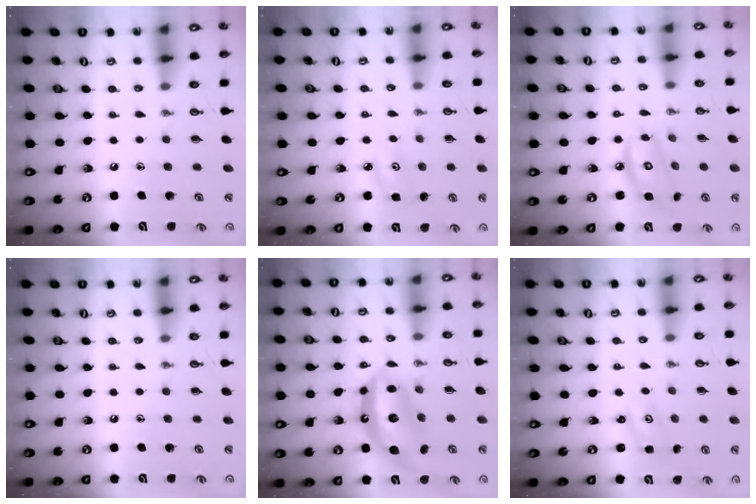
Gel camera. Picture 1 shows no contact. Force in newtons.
{"total": 4.5, "press": 4.4, "slide": 0.5}
{"total": 7.2, "press": 7.1, "slide": 0.5}
{"total": 0.0}
{"total": 13.1, "press": 13.0, "slide": 0.9}
{"total": 2.0, "press": 2.0, "slide": 0.2}